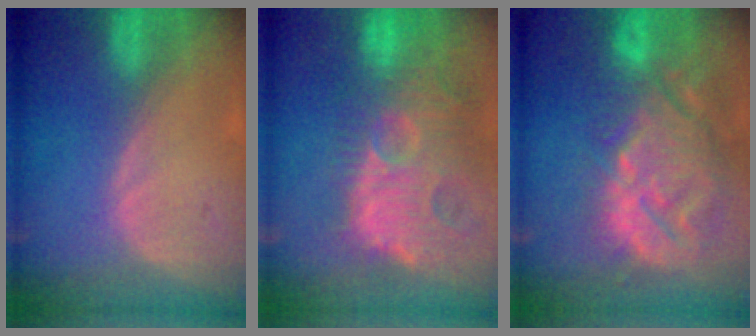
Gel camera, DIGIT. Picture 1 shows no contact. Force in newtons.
{"total": 14.4, "press": 12.6, "slide": 7.1}
{"total": 14.6, "press": 12.4, "slide": 7.6}